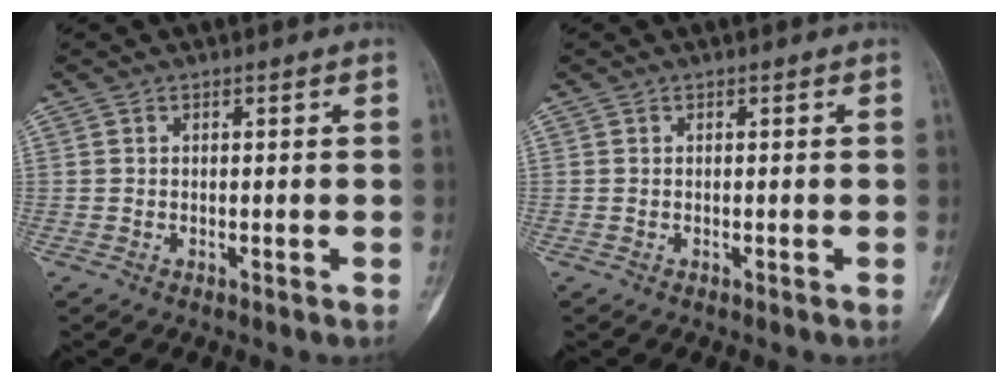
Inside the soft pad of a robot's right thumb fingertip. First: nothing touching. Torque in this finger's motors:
{"motor_torque": [0.56, -0.15, 0.06, -0.44, 0.04]}